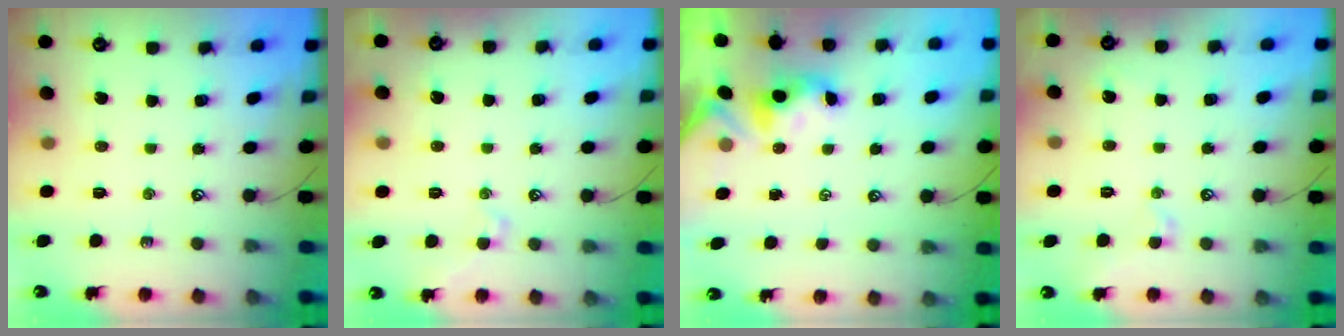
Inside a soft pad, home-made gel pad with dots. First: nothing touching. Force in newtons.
{"total": 1.6, "press": 1.4, "slide": 0.6}
{"total": 1.0, "press": 0.9, "slide": 0.5}
{"total": 0.6, "press": 0.5, "slide": 0.3}